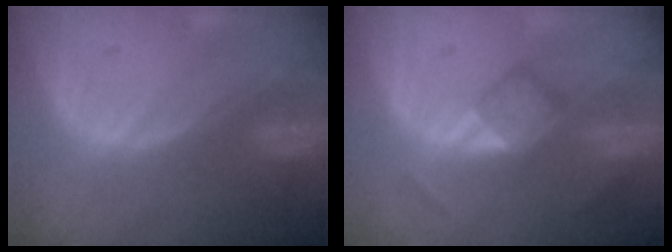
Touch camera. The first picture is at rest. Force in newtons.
{"total": 5.1, "press": 4.7, "slide": 1.9}